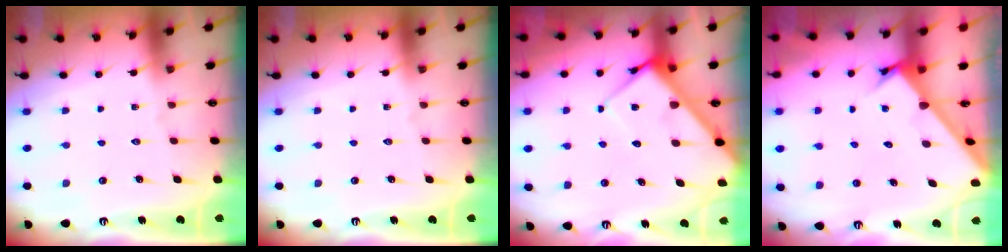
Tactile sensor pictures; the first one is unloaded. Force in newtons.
{"total": 0.0}
{"total": 7.1, "press": 7.1, "slide": 0.7}
{"total": 2.4, "press": 2.4, "slide": 0.2}